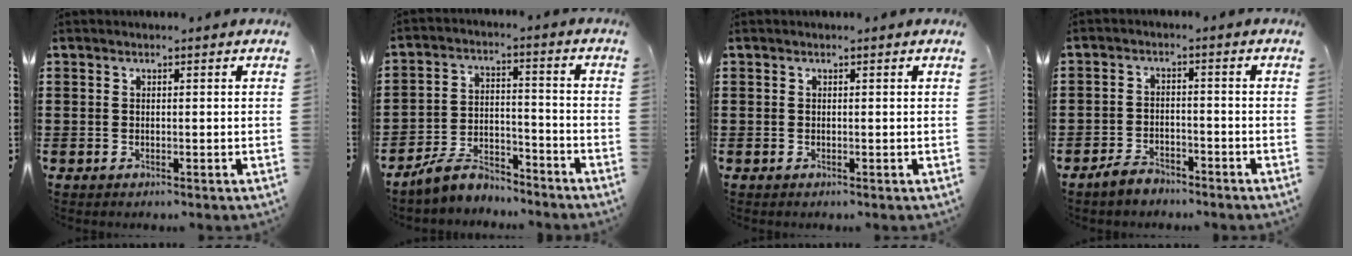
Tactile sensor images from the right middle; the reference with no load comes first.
{"total": 6.8, "force": [-6.2, 2.2, 1.7], "torque": [-0.045, 0.012, -0.126]}
{"total": 0.0}
{"total": 3.0, "force": [-2.8, 0.9, 0.6], "torque": [-0.015, 0.008, -0.058]}